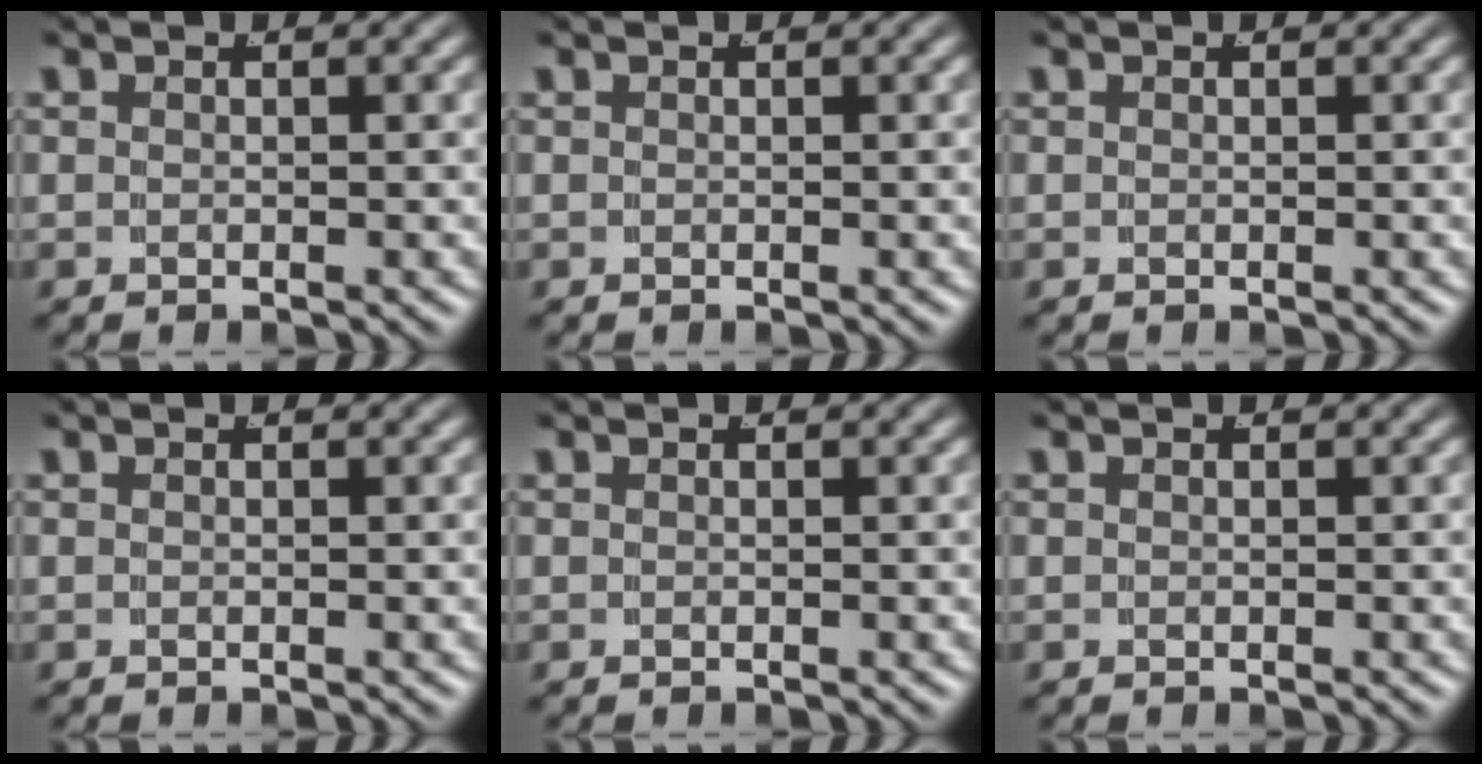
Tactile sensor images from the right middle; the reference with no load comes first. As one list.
[{"total": 0.0}, {"total": 0.0}, {"total": 0.0}, {"total": 0.0}, {"total": 0.0}]